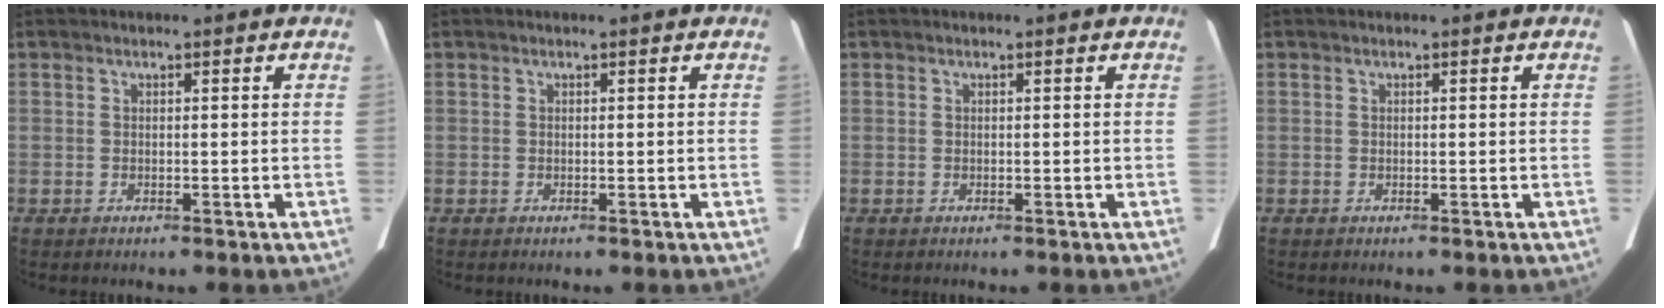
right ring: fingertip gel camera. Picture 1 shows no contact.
{"total": 0.0}
{"total": 0.0}
{"total": 0.0}